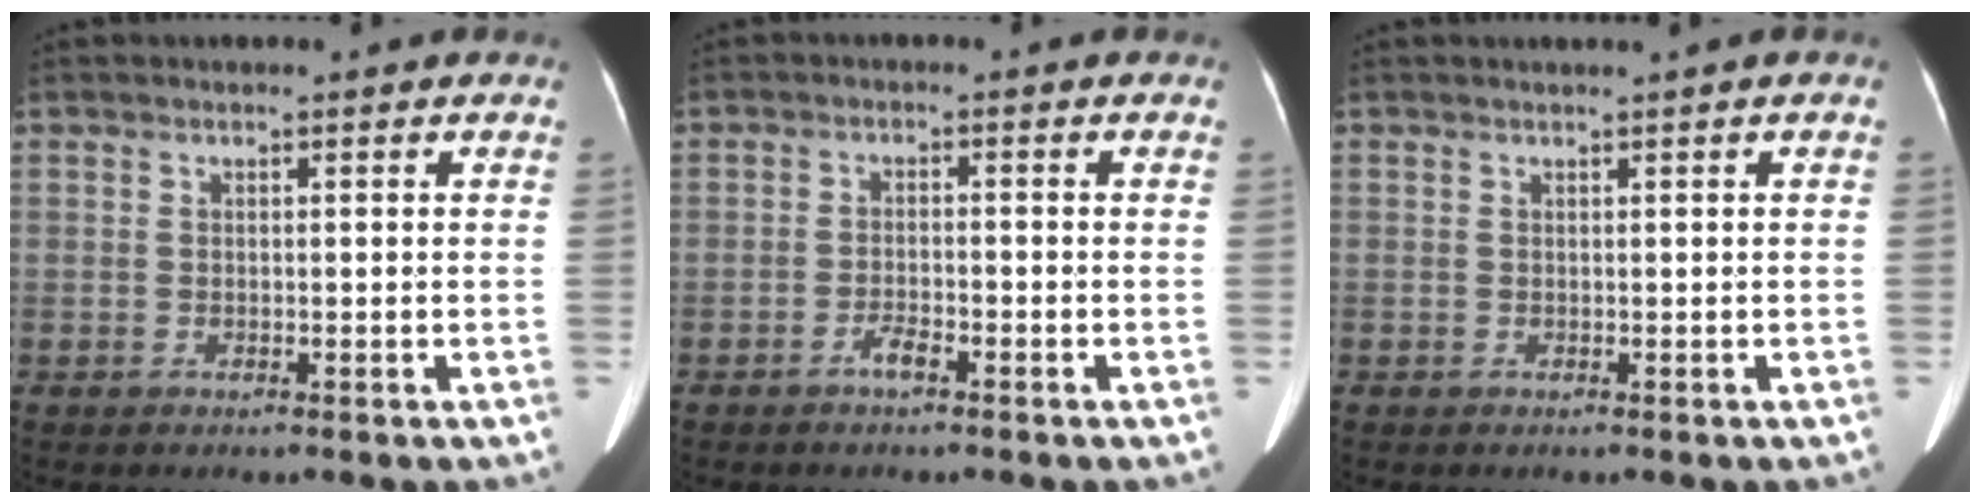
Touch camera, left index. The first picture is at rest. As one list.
[{"total": 2.1, "force": [-1.6, 0.3, 1.2], "torque": [-0.029, -0.003, -0.029]}, {"total": 0.0}]